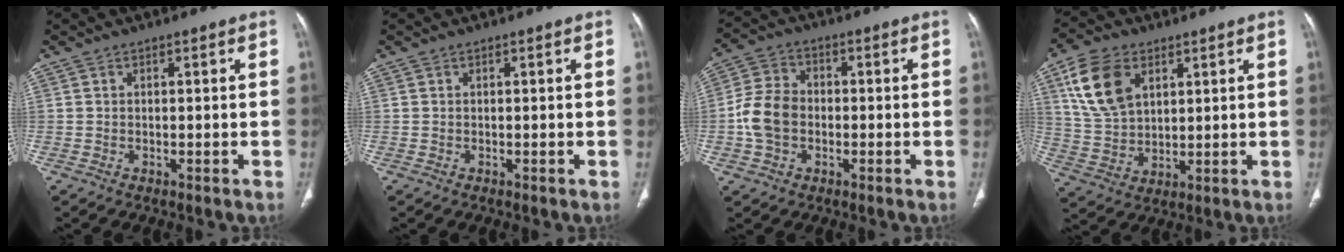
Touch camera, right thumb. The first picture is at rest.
{"total": 0.0}
{"total": 8.6, "force": [-1.3, 6.6, 5.4], "torque": [-0.099, 0.022, -0.033]}
{"total": 12.6, "force": [5.4, 8.0, 8.1], "torque": [-0.139, -0.012, 0.111]}